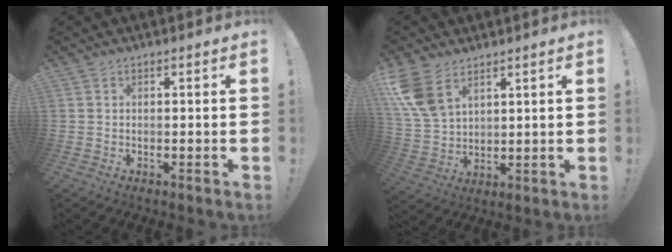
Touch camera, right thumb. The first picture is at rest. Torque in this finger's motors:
{"motor_torque": [0.50, 1.84, 0.41, 0.00, 0.08]}